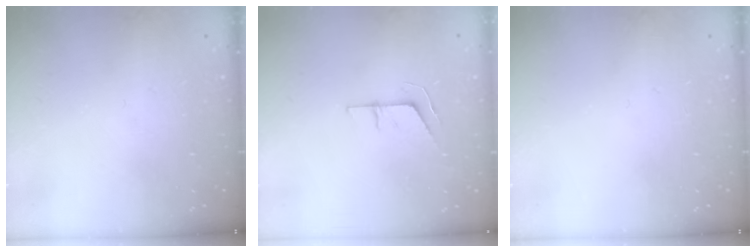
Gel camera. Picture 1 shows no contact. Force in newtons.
{"total": 4.5, "press": 4.5, "slide": 0.3}
{"total": 0.0}